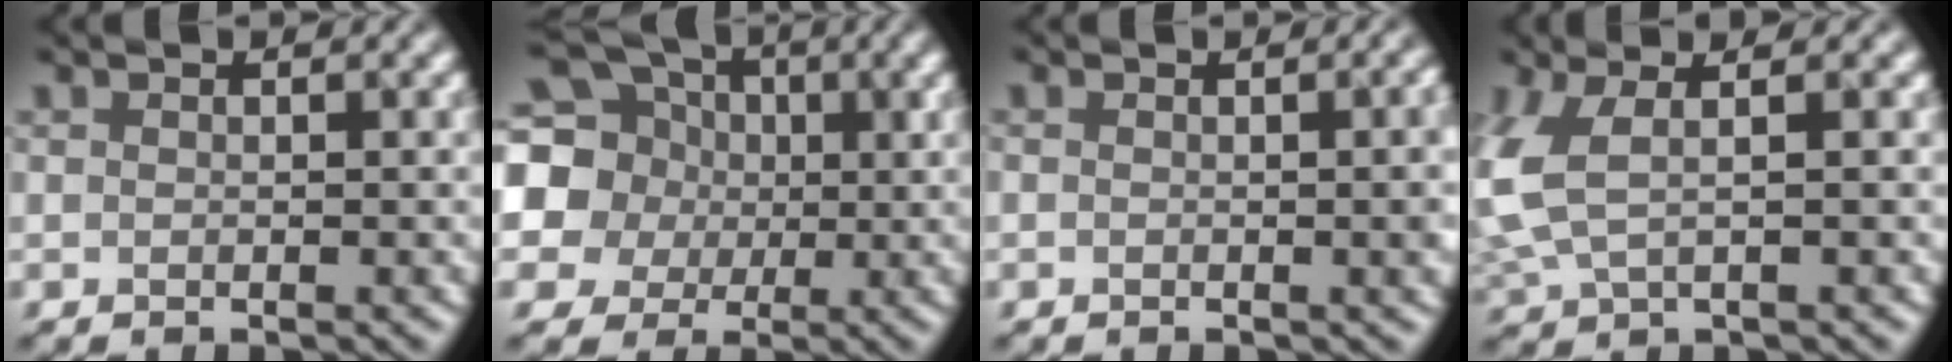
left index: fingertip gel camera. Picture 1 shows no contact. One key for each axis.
{"total": 10.7, "fx": 1.8, "fy": 9.5, "fz": 4.6, "tx": -0.127, "ty": 0.027, "tz": 0.024}
{"total": 6.3, "fx": 0.2, "fy": 3.0, "fz": 5.5, "tx": -0.008, "ty": 0.043, "tz": -0.017}
{"total": 4.3, "fx": 0.1, "fy": 1.9, "fz": 3.9, "tx": -0.113, "ty": 0.004, "tz": 0.013}